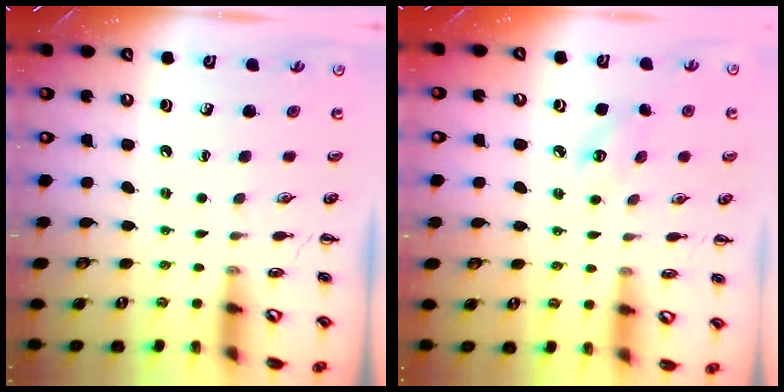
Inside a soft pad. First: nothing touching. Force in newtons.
{"total": 4.2, "press": 4.1, "slide": 1.1}